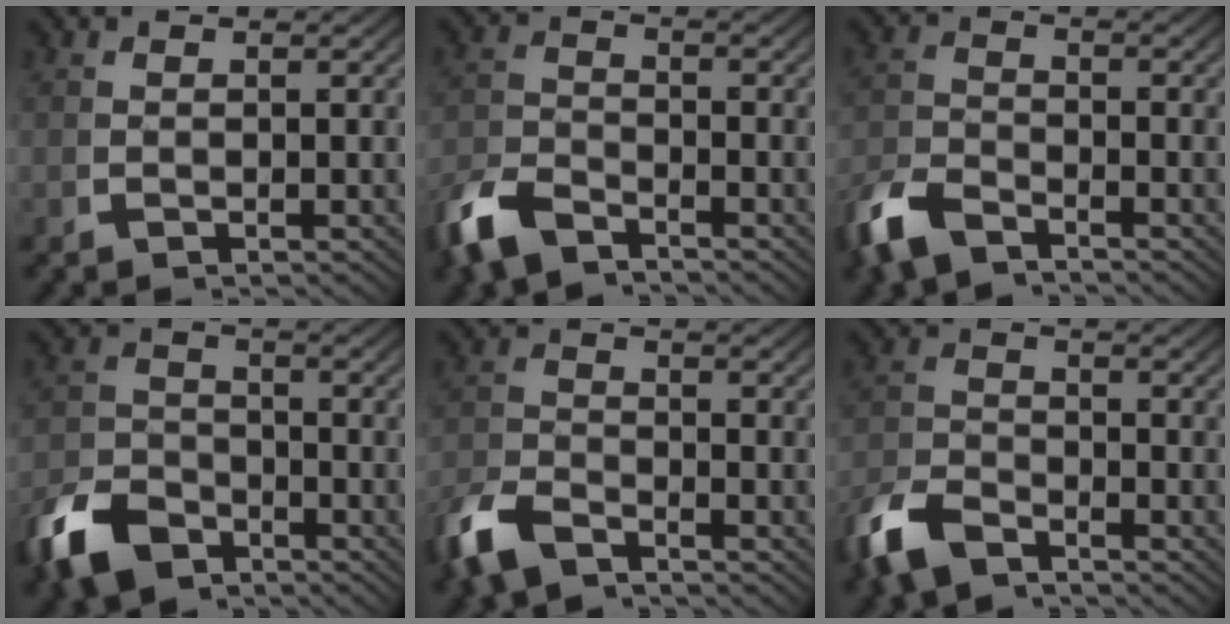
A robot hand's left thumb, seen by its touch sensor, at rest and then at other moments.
{"total": 4.4, "force": [-3.6, 2.0, 1.6], "torque": [-0.036, -0.012, -0.064]}
{"total": 4.0, "force": [-3.2, 1.7, 1.4], "torque": [-0.035, -0.010, -0.060]}
{"total": 7.5, "force": [-5.0, 4.8, 3.0], "torque": [-0.050, -0.030, -0.079]}
{"total": 4.0, "force": [-3.2, 1.8, 1.5], "torque": [-0.036, -0.011, -0.059]}
{"total": 4.4, "force": [-3.6, 2.0, 1.7], "torque": [-0.039, -0.013, -0.063]}